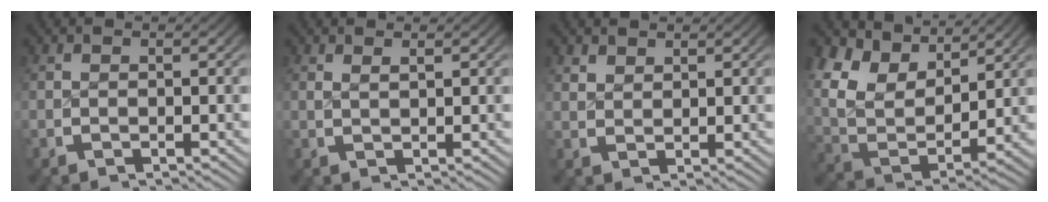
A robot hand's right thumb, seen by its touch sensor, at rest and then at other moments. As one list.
[{"total": 1.1, "force": [1.0, -0.1, 0.5], "torque": [-0.007, -0.001, 0.023]}, {"total": 1.7, "force": [1.6, 0.3, 0.2], "torque": [0.004, 0.001, 0.037]}, {"total": 10.3, "force": [2.7, 7.0, 7.1], "torque": [-0.175, -0.028, 0.056]}]